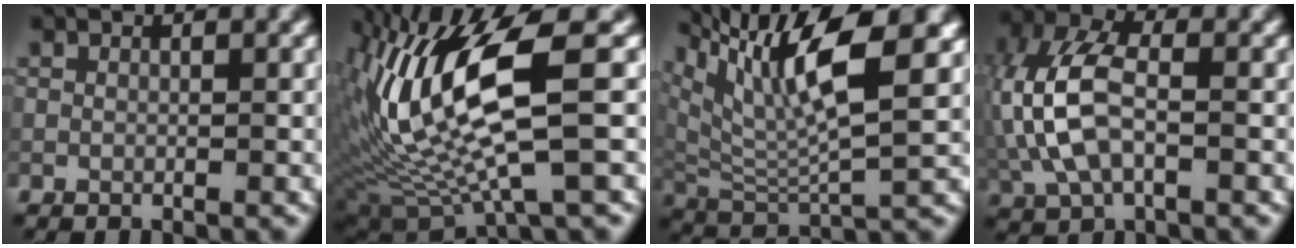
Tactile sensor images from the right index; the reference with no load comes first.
{"total": 10.6, "force": [1.6, 2.7, 10.1], "torque": [-0.198, -0.012, 0.038]}
{"total": 12.0, "force": [6.0, 3.5, 9.8], "torque": [-0.191, 0.012, 0.111]}
{"total": 8.0, "force": [-0.9, 4.5, 6.6], "torque": [-0.157, 0.018, -0.027]}